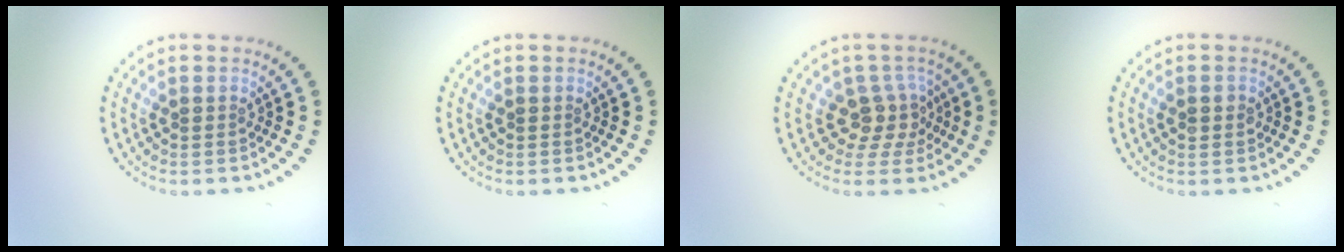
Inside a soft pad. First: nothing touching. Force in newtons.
{"total": 0.0}
{"total": 2.9, "press": 2.4, "slide": 1.7}
{"total": 1.4, "press": 1.4, "slide": 0.1}